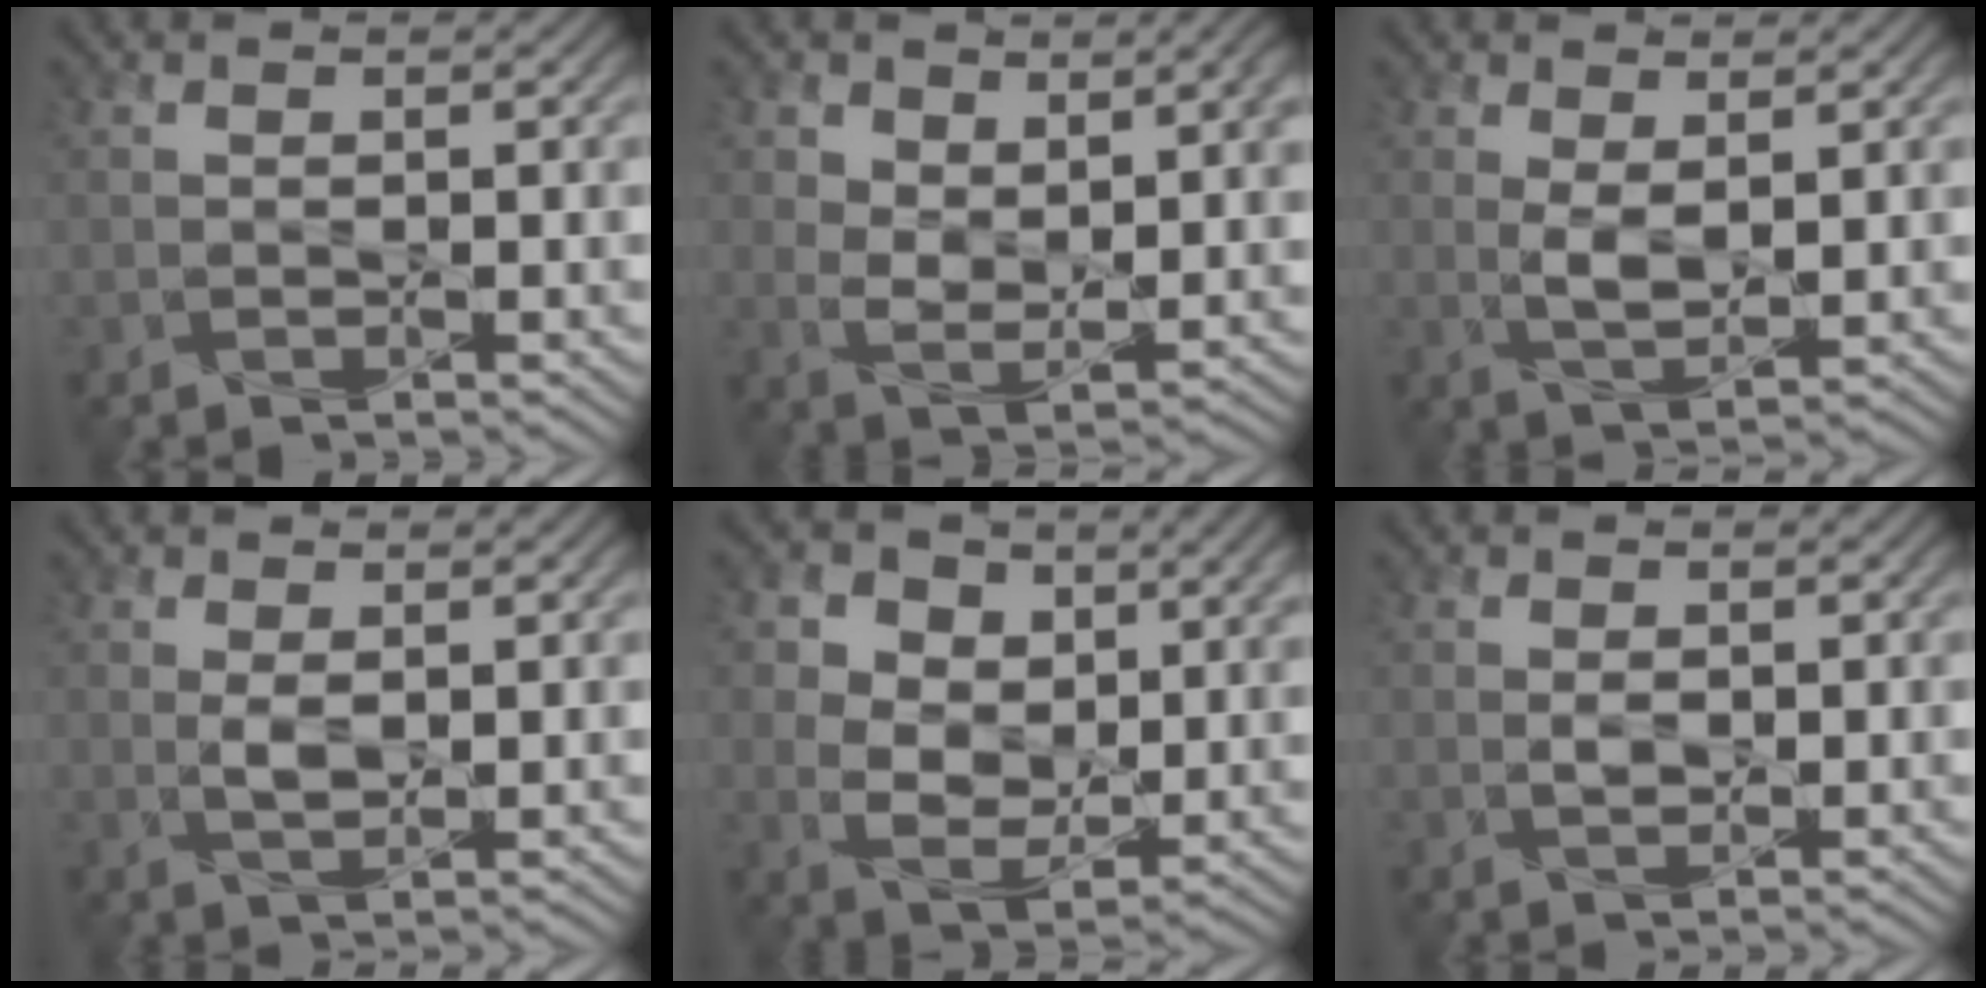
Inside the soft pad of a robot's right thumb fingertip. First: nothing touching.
{"total": 7.5, "force": [3.3, 4.3, 5.3], "torque": [-0.103, -0.011, 0.060]}
{"total": 3.1, "force": [0.9, 1.3, 2.6], "torque": [-0.062, -0.007, 0.022]}
{"total": 2.3, "force": [0.4, 1.2, 2.0], "torque": [-0.045, -0.005, 0.010]}
{"total": 9.1, "force": [3.6, 6.1, 5.7], "torque": [-0.128, 0.000, 0.056]}
{"total": 1.5, "force": [0.1, 1.0, 1.1], "torque": [-0.023, -0.003, 0.003]}